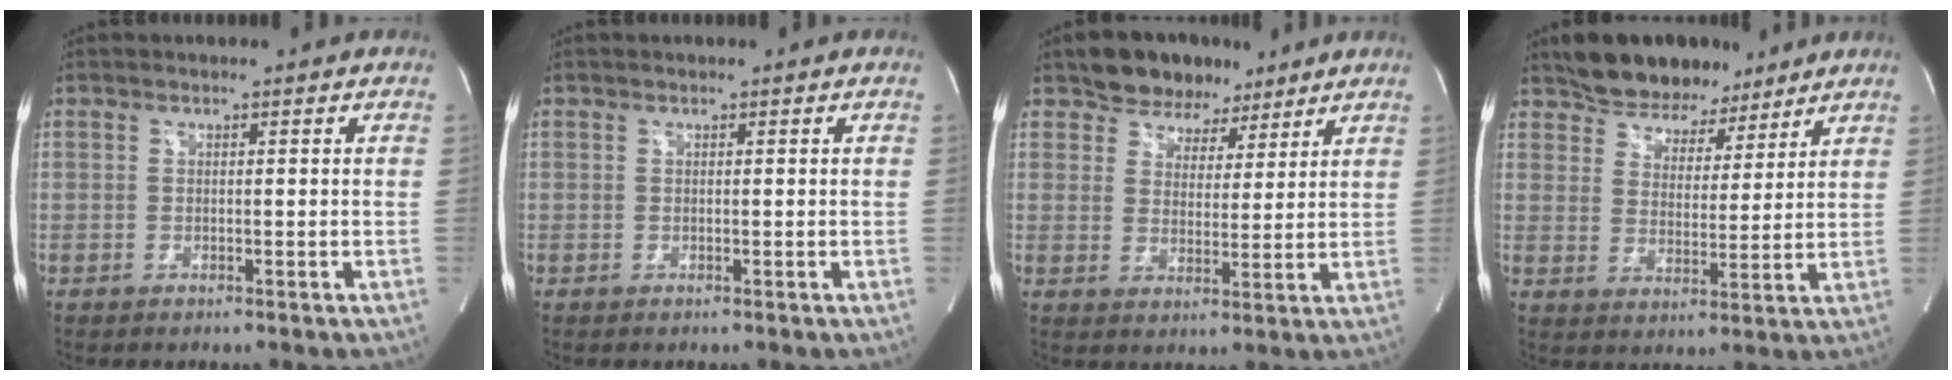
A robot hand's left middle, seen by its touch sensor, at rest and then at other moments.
{"total": 0.0}
{"total": 7.5, "force": [5.7, 4.7, 1.4], "torque": [-0.016, 0.012, 0.092]}
{"total": 9.7, "force": [8.0, 4.8, 2.6], "torque": [-0.033, 0.013, 0.129]}